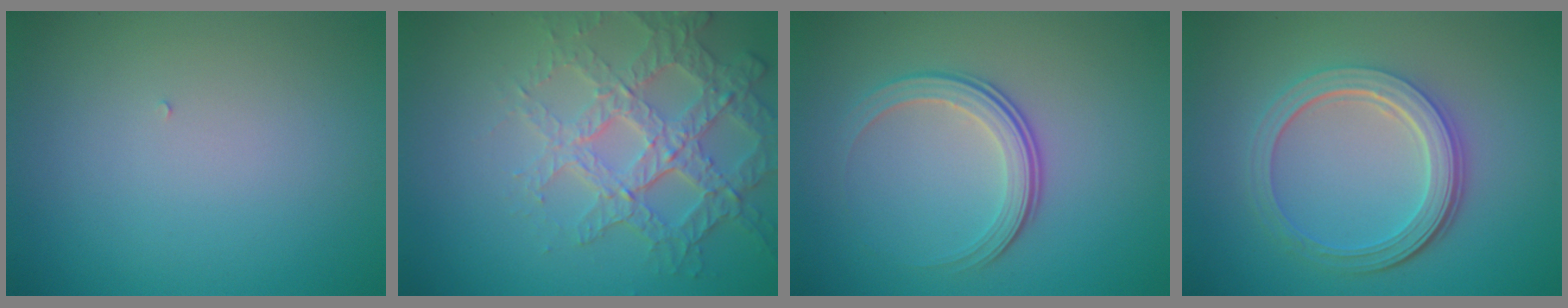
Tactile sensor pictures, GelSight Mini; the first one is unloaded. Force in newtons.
{"total": 5.0, "press": 4.5, "slide": 2.3}
{"total": 3.5, "press": 2.6, "slide": 2.3}
{"total": 5.1, "press": 3.7, "slide": 3.5}